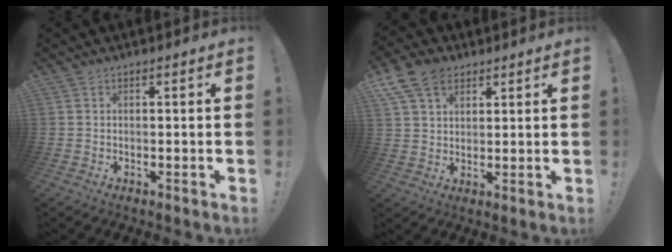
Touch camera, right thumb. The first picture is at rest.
{"total": 10.4, "force": [5.8, 7.0, 5.0], "torque": [-0.091, -0.013, 0.115]}